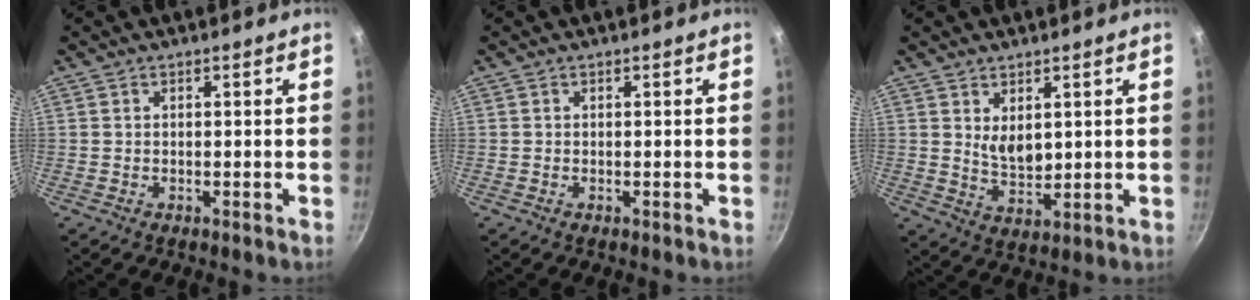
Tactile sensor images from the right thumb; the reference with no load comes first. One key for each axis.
{"total": 0.0}
{"total": 4.9, "fx": 1.7, "fy": 2.7, "fz": 3.7, "tx": -0.054, "ty": -0.022, "tz": 0.039}